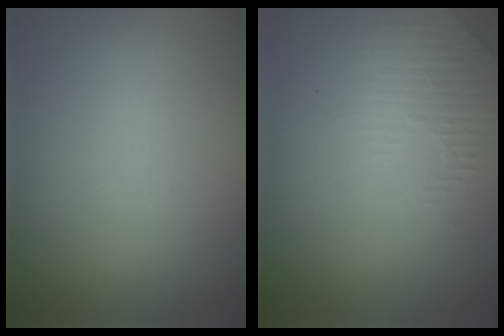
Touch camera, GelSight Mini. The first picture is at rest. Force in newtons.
{"total": 2.3, "press": 2.2, "slide": 0.6}